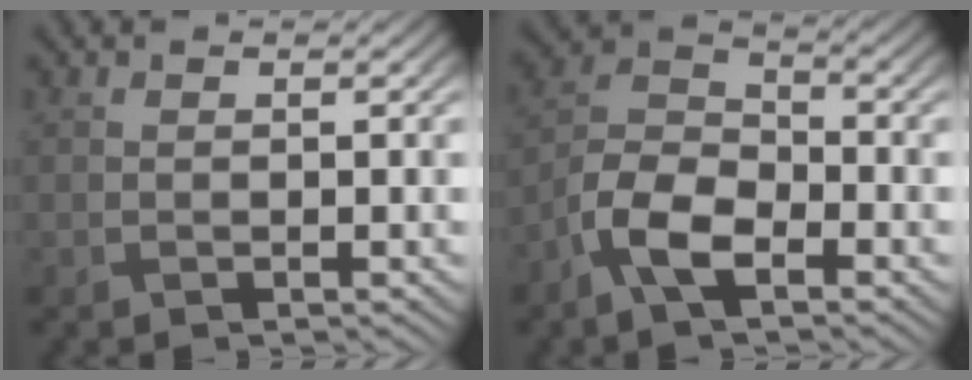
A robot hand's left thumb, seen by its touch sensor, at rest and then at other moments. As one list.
[{"total": 7.8, "force": [-4.3, 3.7, 5.3], "torque": [-0.108, 0.004, -0.103]}]